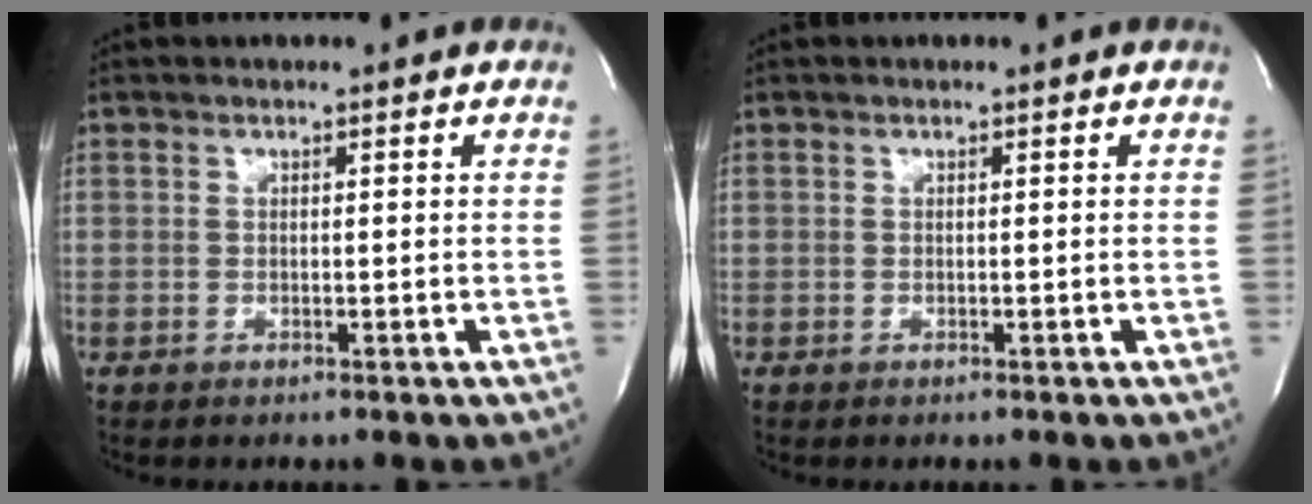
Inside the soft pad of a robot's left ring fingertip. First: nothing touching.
{"total": 0.0}